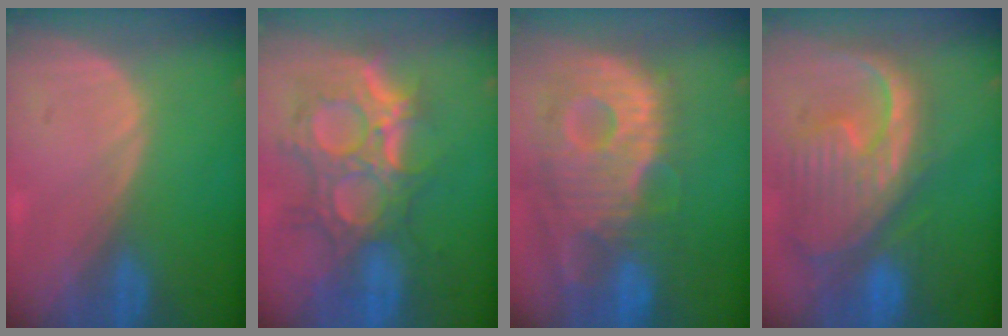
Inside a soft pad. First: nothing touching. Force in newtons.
{"total": 12.0, "press": 10.7, "slide": 5.4}
{"total": 13.4, "press": 11.6, "slide": 6.6}
{"total": 12.7, "press": 10.9, "slide": 6.5}